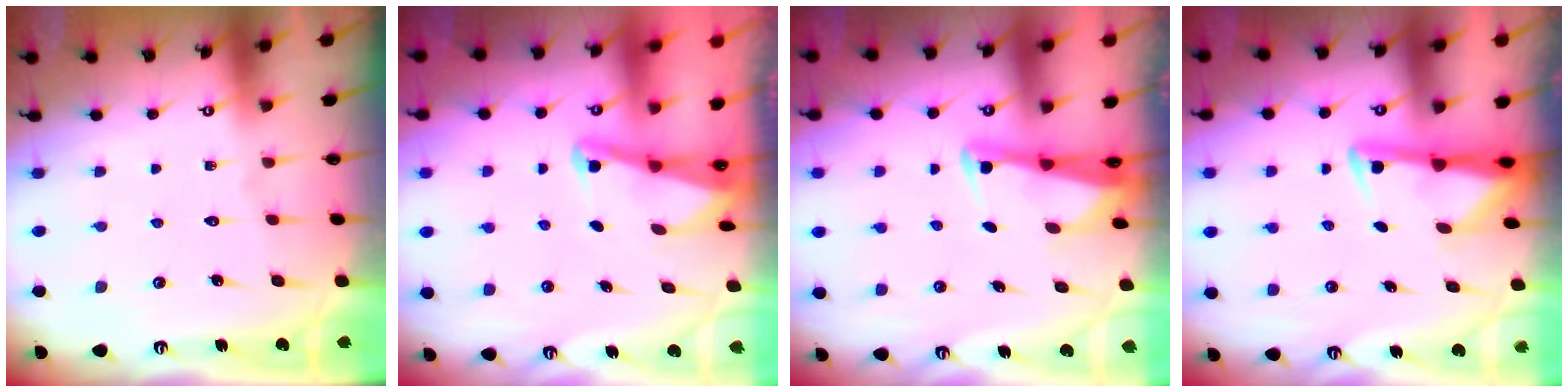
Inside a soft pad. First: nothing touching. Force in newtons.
{"total": 2.1, "press": 2.1, "slide": 0.3}
{"total": 2.4, "press": 2.4, "slide": 0.5}
{"total": 2.9, "press": 2.8, "slide": 0.5}